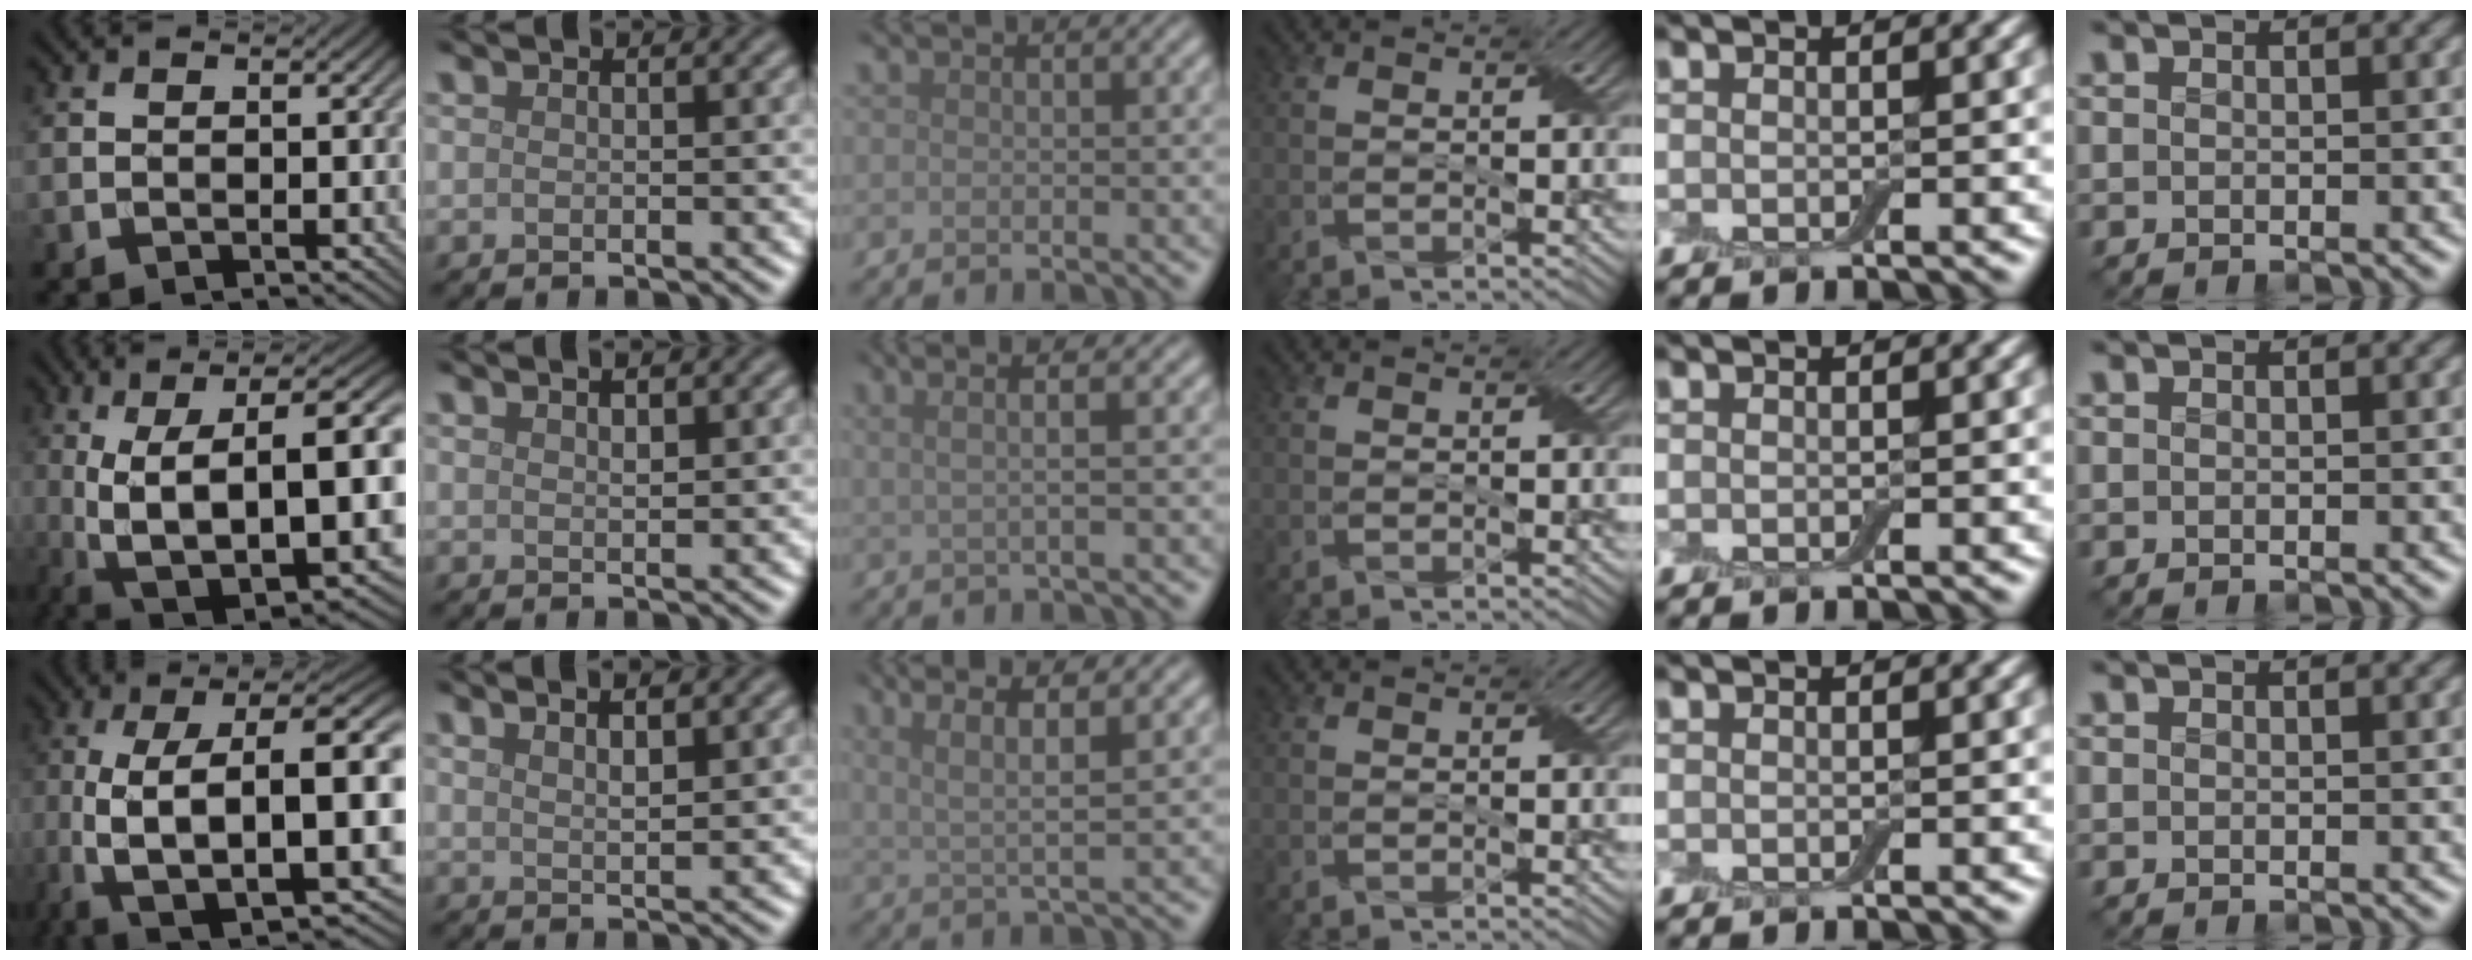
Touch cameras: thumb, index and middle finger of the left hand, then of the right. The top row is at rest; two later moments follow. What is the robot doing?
{"motion": "peel", "object": "bubble wrap"}